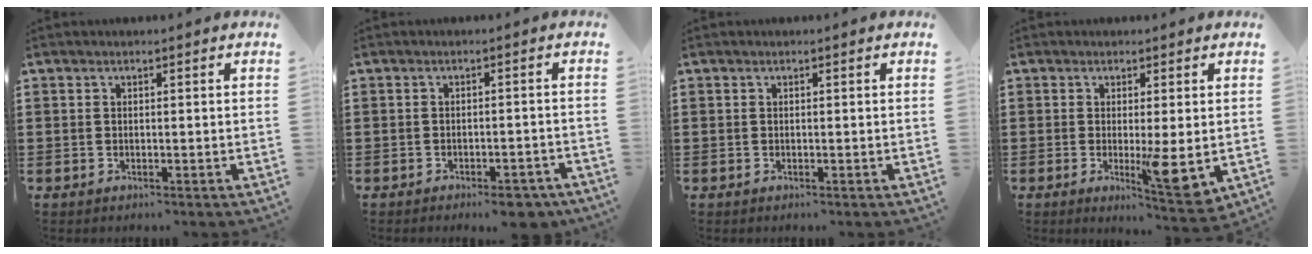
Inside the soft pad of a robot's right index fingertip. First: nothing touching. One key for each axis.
{"total": 3.0, "fx": -2.6, "fy": 0.4, "fz": 1.4, "tx": -0.022, "ty": 0.003, "tz": -0.048}
{"total": 0.0}
{"total": 6.6, "fx": -1.1, "fy": 1.2, "fz": 6.4, "tx": -0.101, "ty": -0.019, "tz": -0.013}